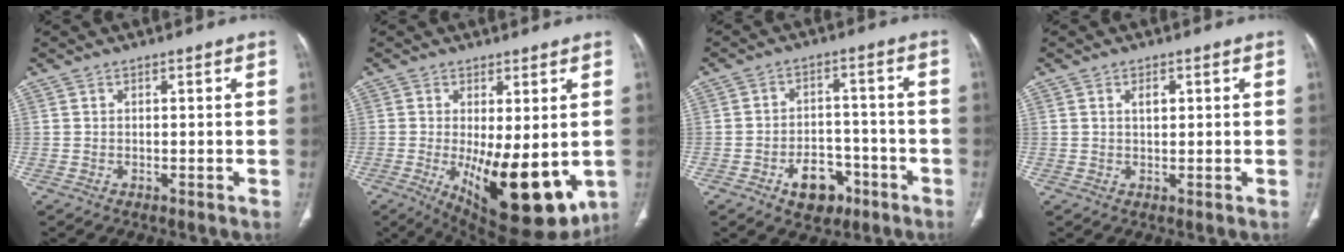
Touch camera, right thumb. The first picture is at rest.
{"total": 17.1, "force": [-3.5, 6.6, 15.4], "torque": [-0.209, -0.032, -0.027]}
{"total": 8.7, "force": [-4.4, 5.8, 4.7], "torque": [-0.041, 0.036, -0.064]}
{"total": 2.1, "force": [0.7, 1.1, 1.6], "torque": [-0.024, -0.002, 0.014]}